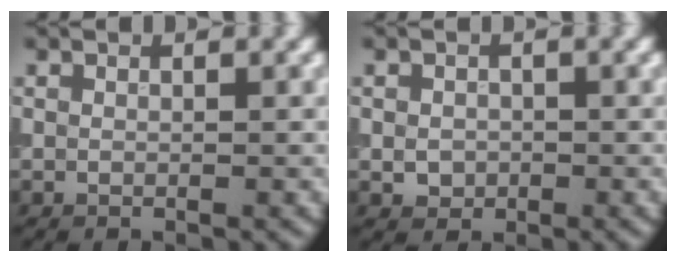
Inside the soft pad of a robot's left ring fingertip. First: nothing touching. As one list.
[{"total": 1.6, "force": [-0.3, 1.4, 0.7], "torque": [-0.008, -0.003, -0.008]}]